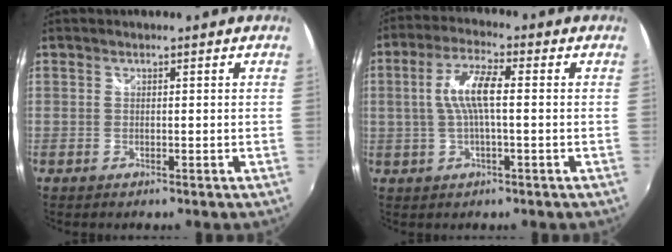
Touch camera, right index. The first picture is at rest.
{"total": 7.5, "force": [0.2, 1.7, 7.3], "torque": [-0.146, 0.008, 0.007]}